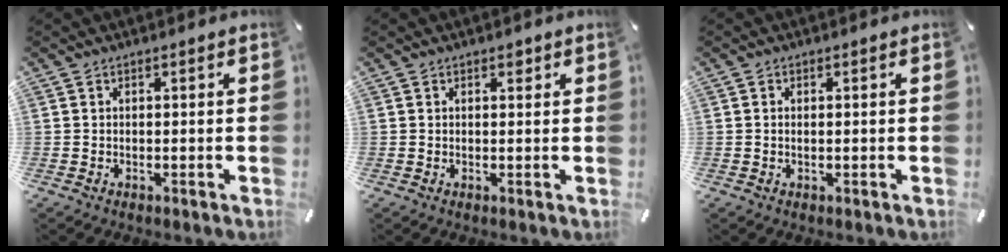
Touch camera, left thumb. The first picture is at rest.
{"total": 1.1, "force": [0.6, 0.8, 0.6], "torque": [-0.004, 0.000, 0.008]}
{"total": 0.6, "force": [0.0, 0.4, 0.5], "torque": [-0.010, 0.002, 0.000]}